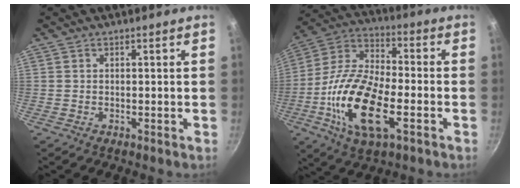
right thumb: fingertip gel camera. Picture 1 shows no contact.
{"total": 20.3, "force": [-5.9, 9.2, 17.1], "torque": [-0.328, 0.022, -0.122]}